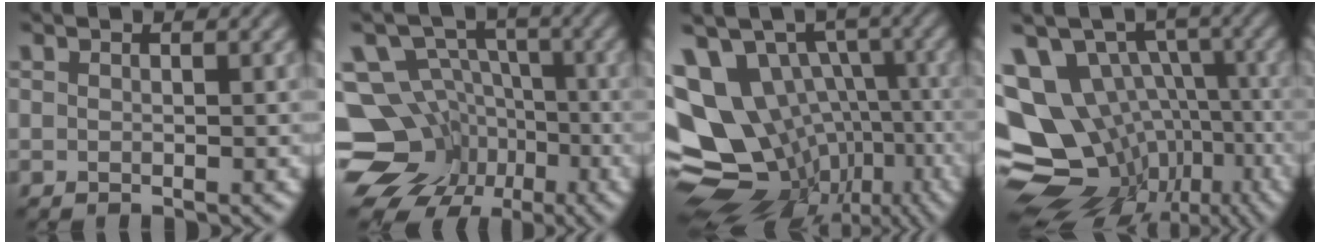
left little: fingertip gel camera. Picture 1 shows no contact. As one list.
[{"total": 11.4, "force": [-4.5, 9.5, 4.3], "torque": [-0.064, -0.004, -0.086]}, {"total": 14.9, "force": [-3.1, 11.5, 8.9], "torque": [-0.169, -0.001, -0.005]}, {"total": 13.8, "force": [-4.0, 10.7, 7.6], "torque": [-0.144, 0.003, -0.021]}]